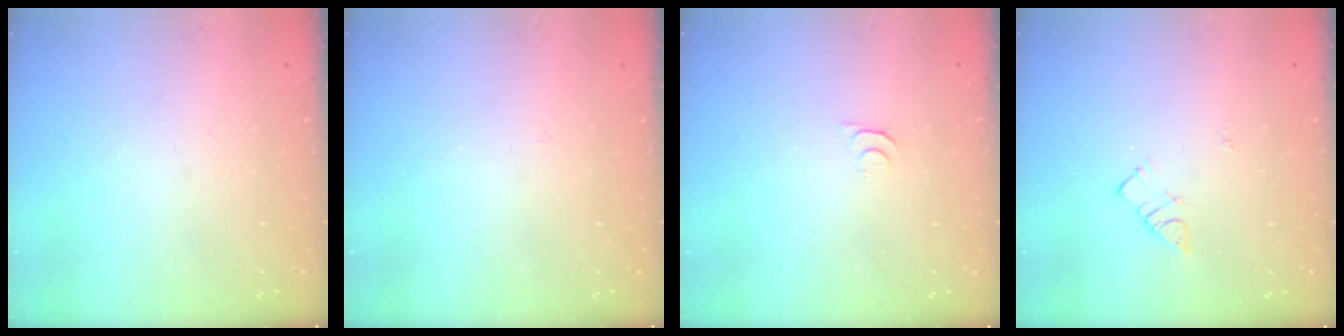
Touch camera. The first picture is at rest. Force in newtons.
{"total": 2.8, "press": 2.8, "slide": 0.4}
{"total": 4.1, "press": 4.0, "slide": 0.6}
{"total": 3.9, "press": 3.8, "slide": 0.5}